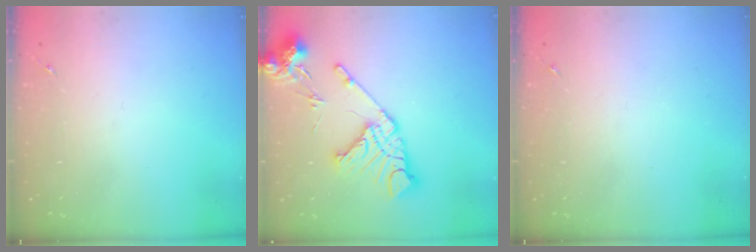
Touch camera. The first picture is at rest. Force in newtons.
{"total": 18.0, "press": 17.8, "slide": 2.2}
{"total": 0.0}